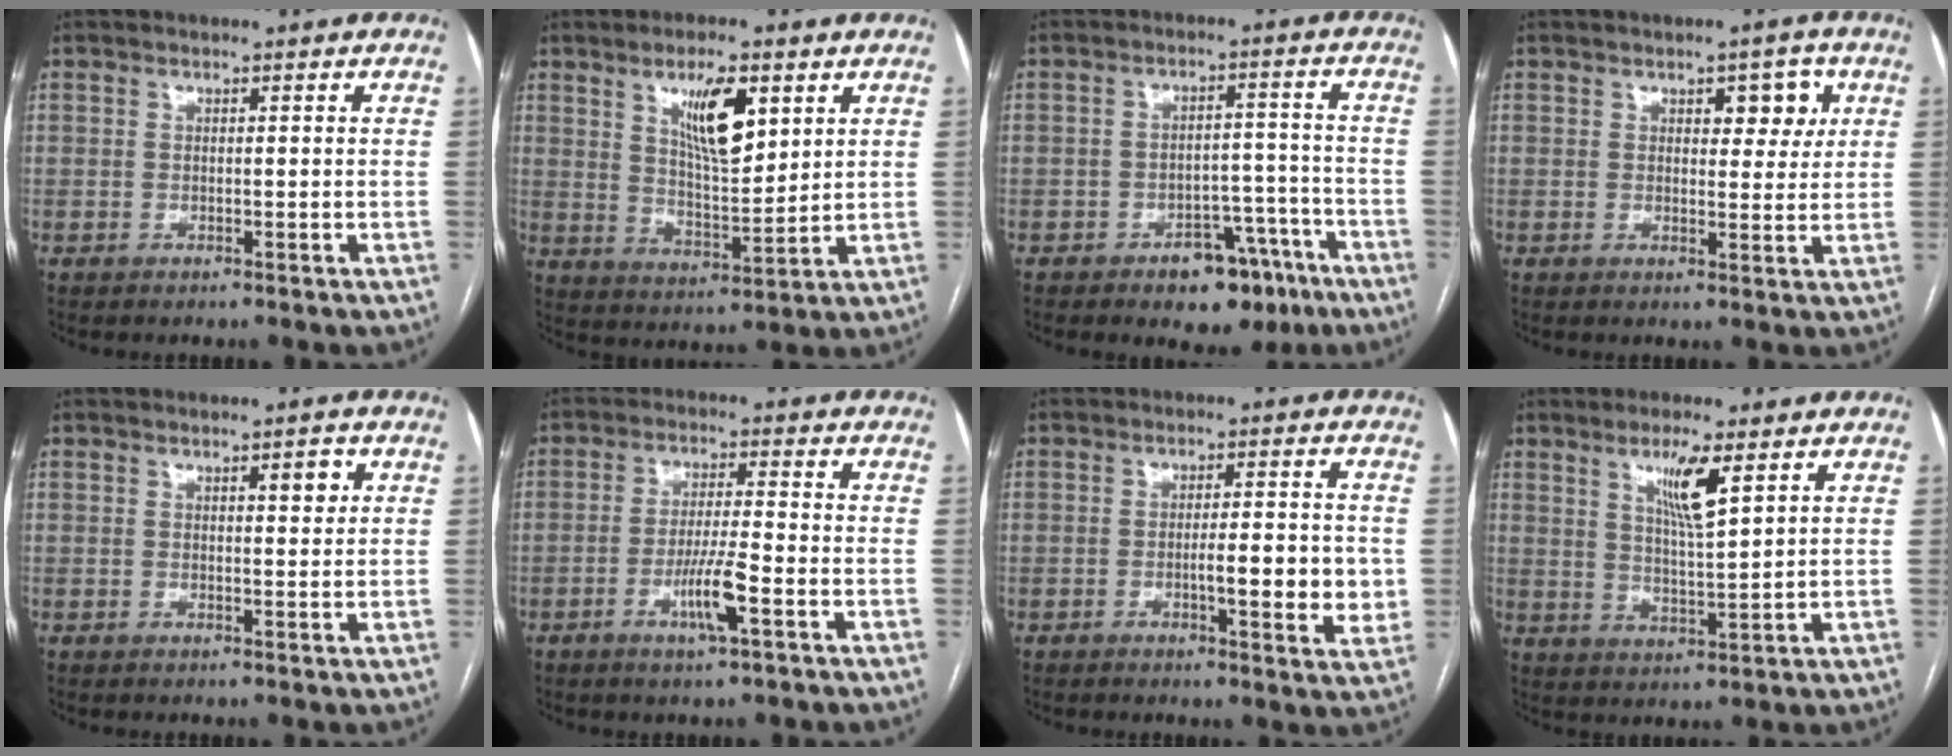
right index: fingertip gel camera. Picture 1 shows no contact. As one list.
[{"total": 9.6, "force": [4.4, 2.6, 8.1], "torque": [-0.146, -0.002, 0.084]}, {"total": 8.7, "force": [-5.6, 4.7, 4.8], "torque": [-0.047, 0.024, -0.073]}, {"total": 4.8, "force": [1.9, 2.4, 3.7], "torque": [-0.040, 0.006, 0.025]}, {"total": 2.5, "force": [1.1, 0.7, 2.2], "torque": [-0.032, 0.000, 0.016]}, {"total": 6.4, "force": [-2.7, 0.1, 5.8], "torque": [-0.112, -0.007, -0.046]}, {"total": 7.9, "force": [-1.1, 1.4, 7.7], "torque": [-0.108, -0.002, -0.013]}, {"total": 6.7, "force": [3.4, 0.4, 5.8], "torque": [-0.107, -0.008, 0.064]}]